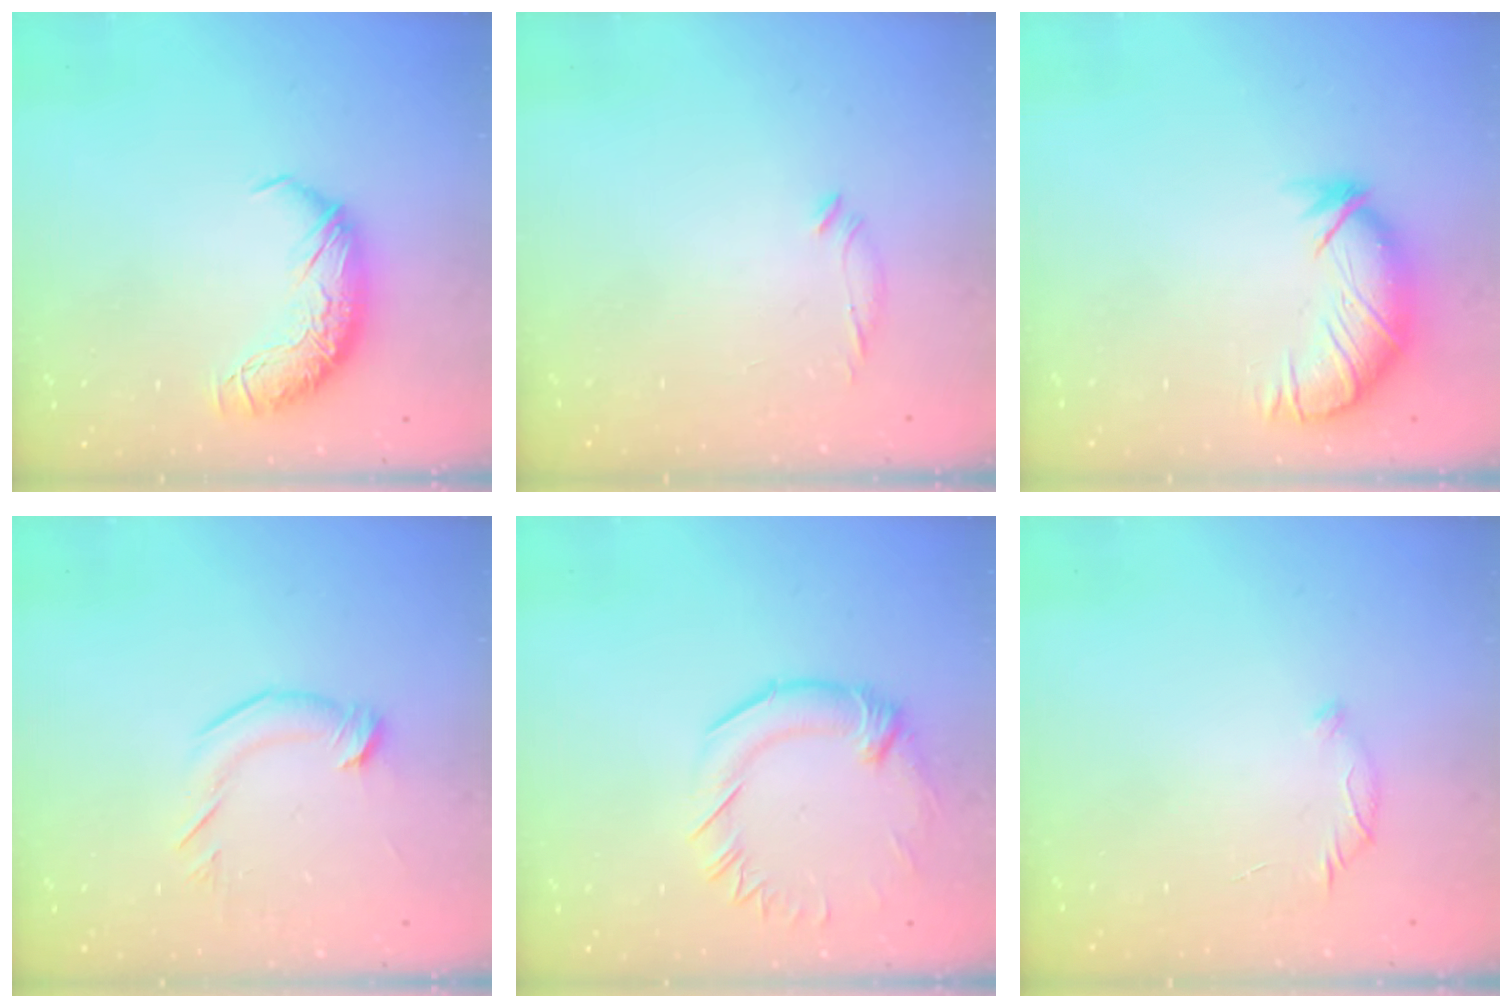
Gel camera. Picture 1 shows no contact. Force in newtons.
{"total": 5.6, "press": 5.5, "slide": 0.9}
{"total": 3.3, "press": 2.6, "slide": 2.1}
{"total": 2.8, "press": 2.7, "slide": 0.4}
{"total": 1.1, "press": 0.3, "slide": 1.0}
{"total": 7.7, "press": 7.7, "slide": 0.6}